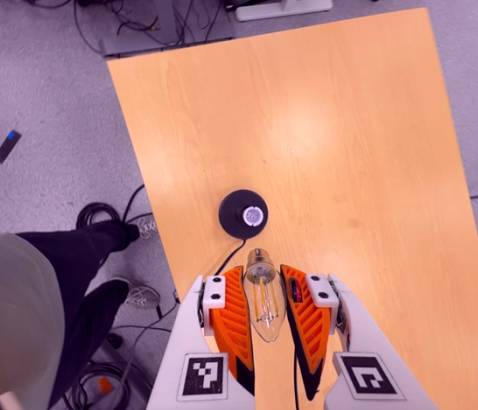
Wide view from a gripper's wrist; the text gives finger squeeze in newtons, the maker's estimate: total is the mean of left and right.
{"total": 19.2, "left": 21.3, "right": 17.2}